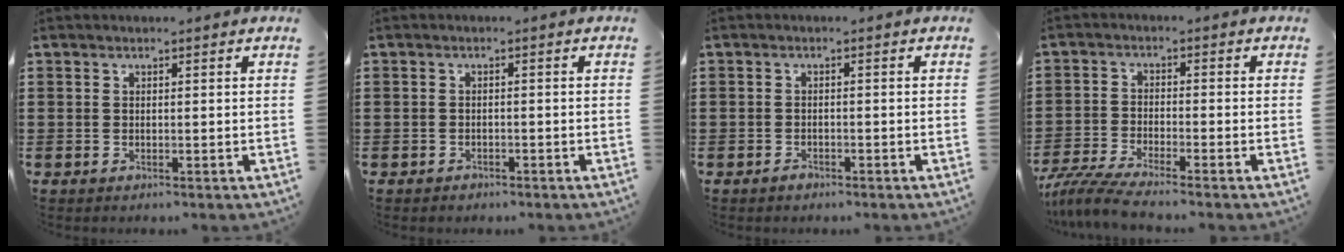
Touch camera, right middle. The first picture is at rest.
{"total": 1.1, "force": [-1.0, 0.5, -0.1], "torque": [-0.001, 0.001, -0.022]}
{"total": 1.1, "force": [-0.9, 0.5, 0.2], "torque": [-0.007, -0.002, -0.020]}
{"total": 5.0, "force": [-4.6, 0.1, 2.0], "torque": [-0.063, -0.020, -0.096]}